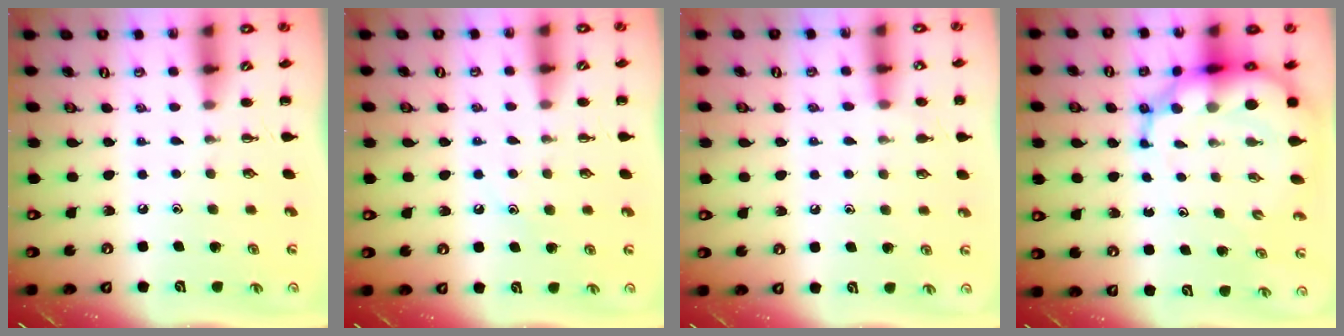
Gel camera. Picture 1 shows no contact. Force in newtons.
{"total": 7.4, "press": 7.3, "slide": 0.9}
{"total": 7.5, "press": 7.0, "slide": 2.8}
{"total": 12.1, "press": 11.8, "slide": 3.0}